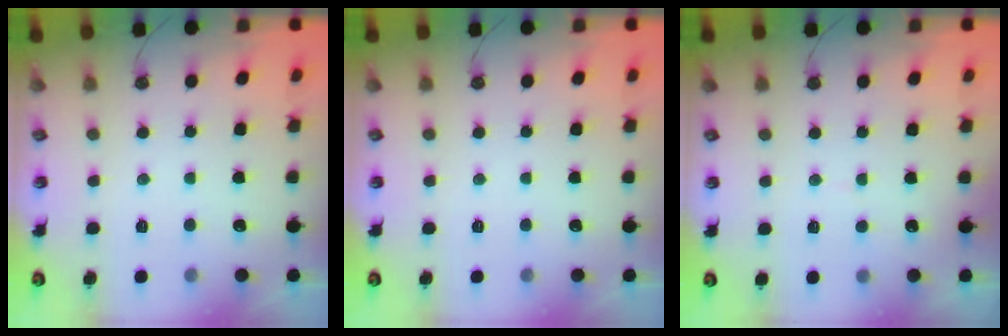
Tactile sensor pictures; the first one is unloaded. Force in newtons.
{"total": 0.0}
{"total": 1.8, "press": 1.8, "slide": 0.1}